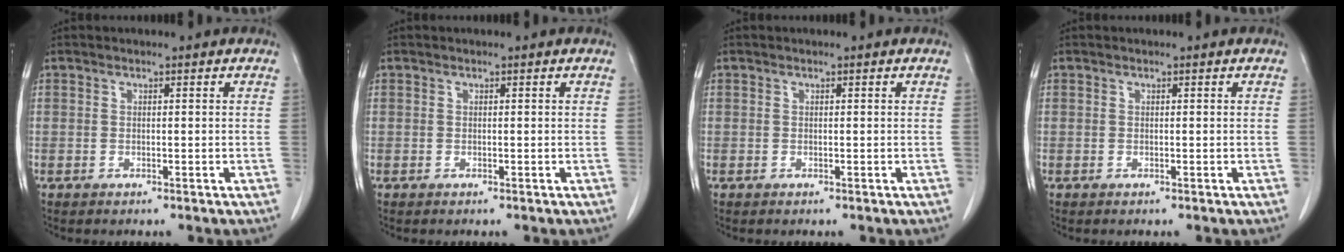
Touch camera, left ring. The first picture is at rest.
{"total": 0.0}
{"total": 0.0}
{"total": 0.0}